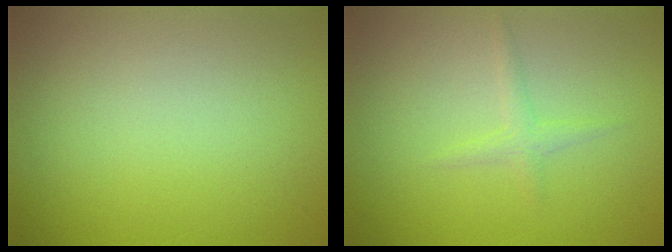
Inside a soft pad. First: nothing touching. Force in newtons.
{"total": 1.2, "press": 1.2, "slide": 0.0}